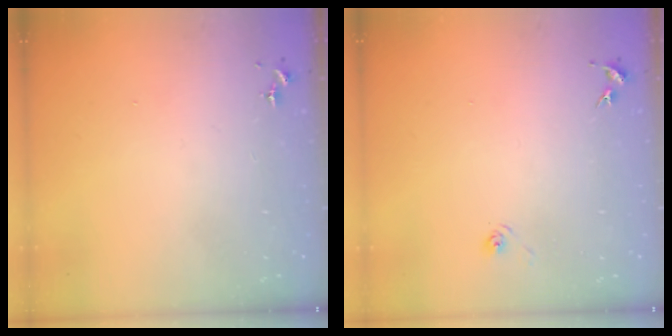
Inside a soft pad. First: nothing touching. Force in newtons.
{"total": 3.2, "press": 2.7, "slide": 1.7}